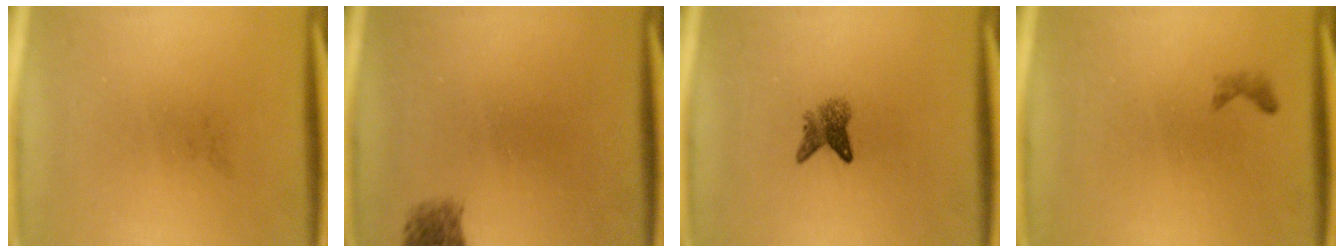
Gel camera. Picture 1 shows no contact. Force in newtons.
{"total": 1.9}
{"total": 2.6}
{"total": 0.6}